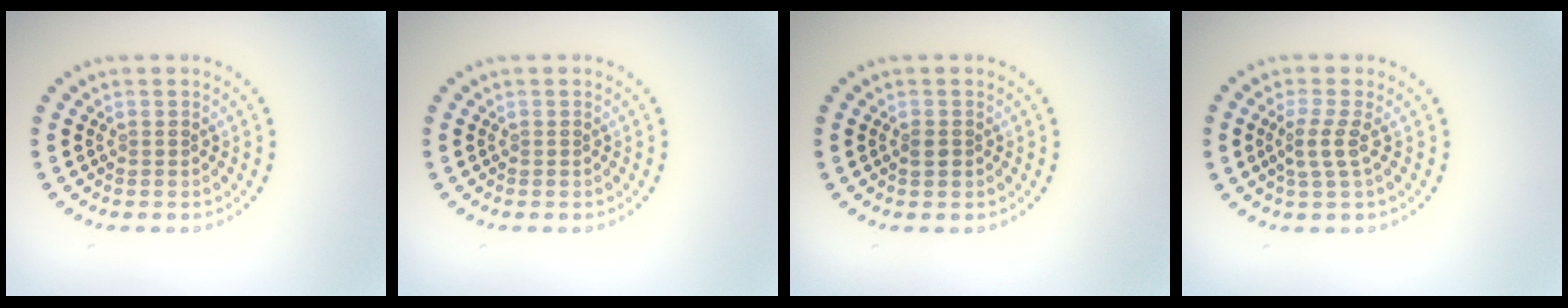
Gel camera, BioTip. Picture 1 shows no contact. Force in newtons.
{"total": 0.0}
{"total": 1.0, "press": 0.9, "slide": 0.3}
{"total": 2.3, "press": 1.7, "slide": 1.5}